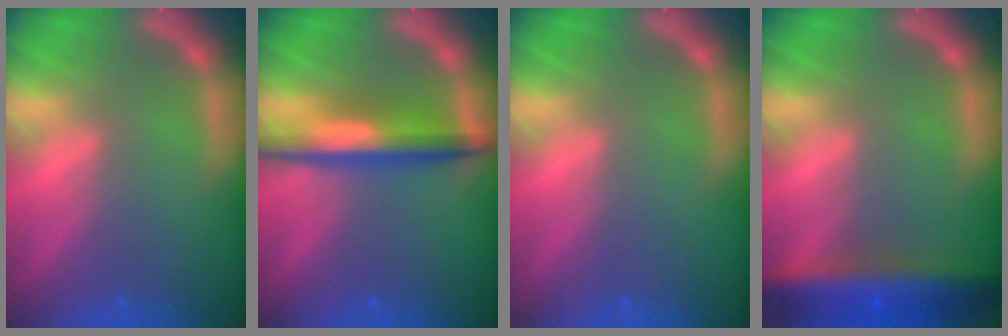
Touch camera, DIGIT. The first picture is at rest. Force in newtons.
{"total": 5.5}
{"total": 0.0}
{"total": 8.0}